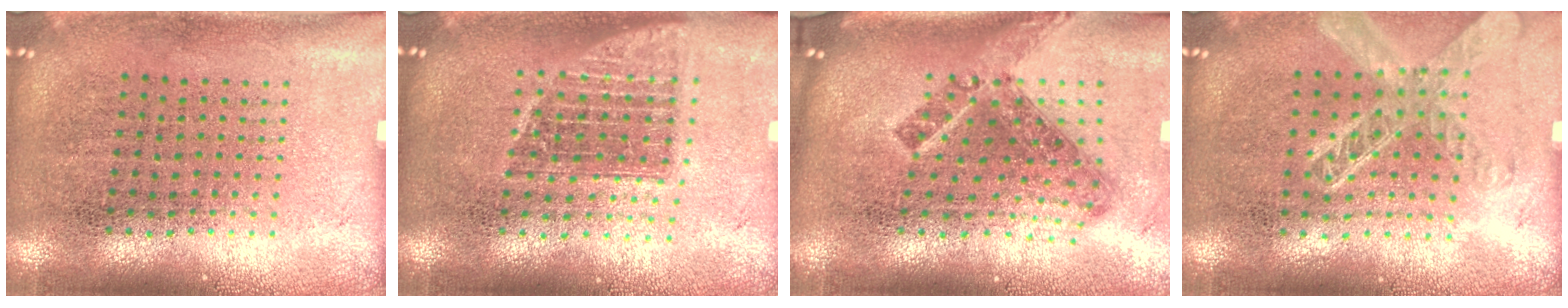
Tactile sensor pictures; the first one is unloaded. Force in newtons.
{"total": 1.3, "press": 1.1, "slide": 0.8}
{"total": 1.5, "press": 1.1, "slide": 1.1}
{"total": 1.3, "press": 1.2, "slide": 0.5}